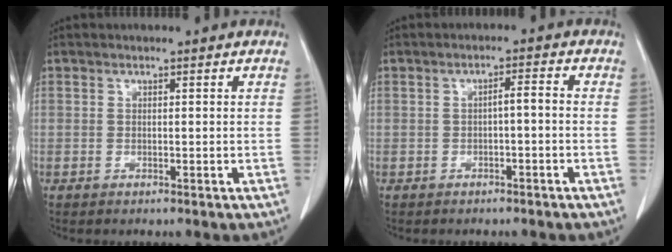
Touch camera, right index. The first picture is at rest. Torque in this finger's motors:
{"motor_torque": [0.29, -0.13, 0.20, 0.05]}